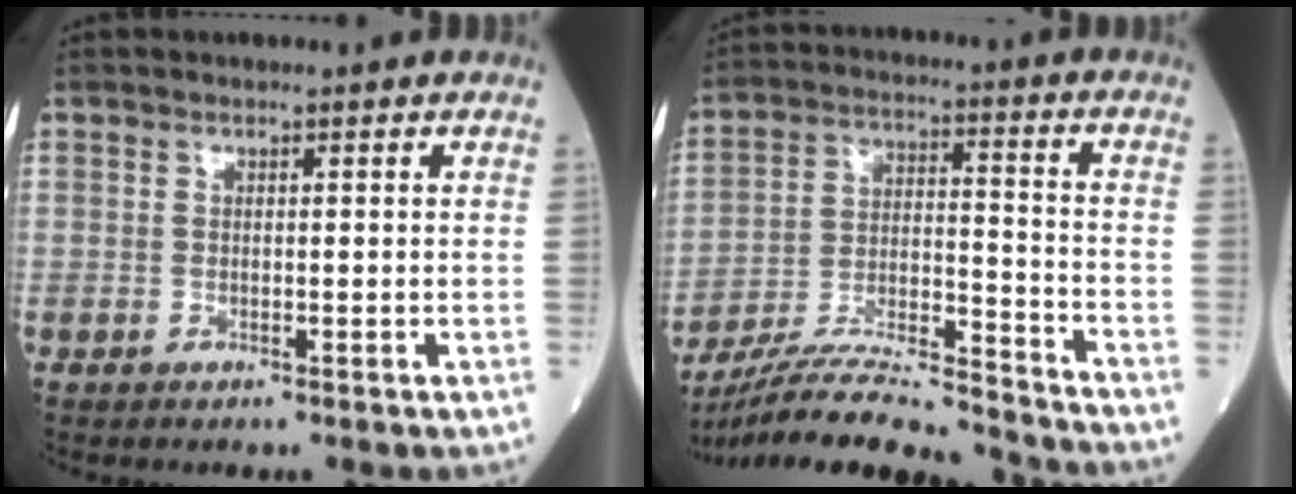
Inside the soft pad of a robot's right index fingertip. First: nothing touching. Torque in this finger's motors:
{"motor_torque": [-0.24, -0.85, 0.17, 0.10]}